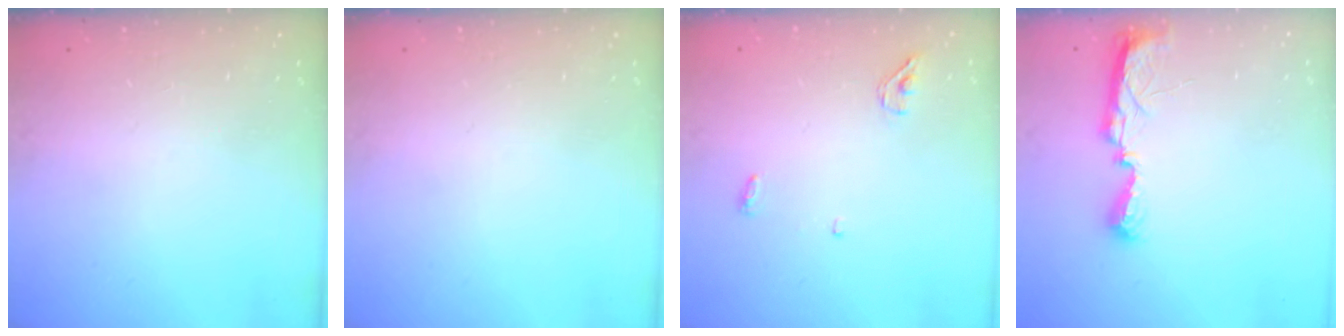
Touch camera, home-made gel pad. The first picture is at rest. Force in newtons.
{"total": 0.0}
{"total": 3.8, "press": 3.5, "slide": 1.4}
{"total": 8.0, "press": 7.9, "slide": 1.1}